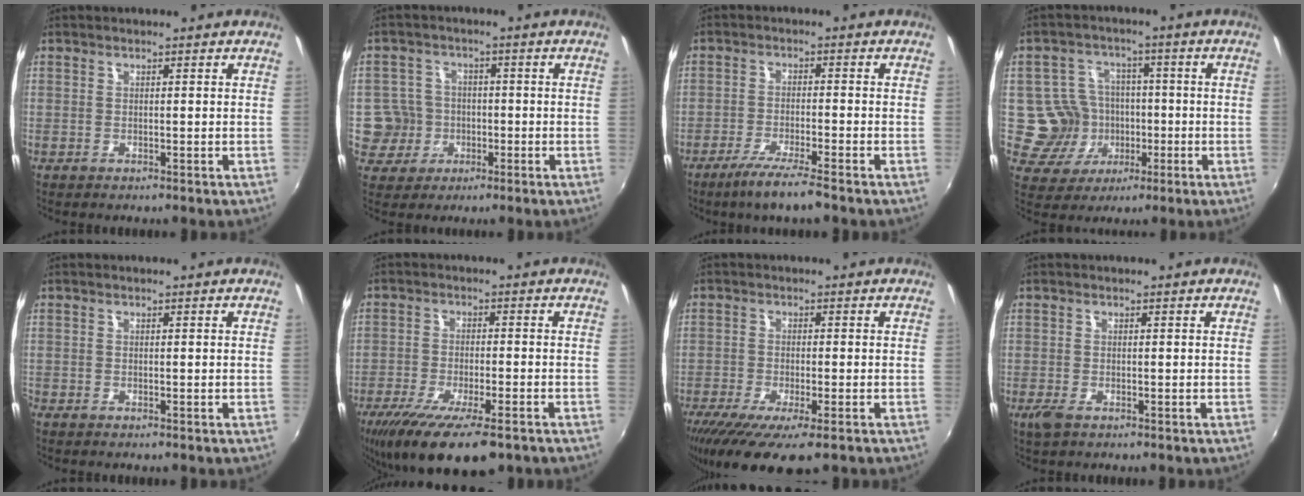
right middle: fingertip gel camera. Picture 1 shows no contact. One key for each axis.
{"total": 6.7, "fx": -1.4, "fy": 6.5, "fz": 0.8, "tx": -0.034, "ty": 0.009, "tz": -0.021}
{"total": 6.9, "fx": -5.2, "fy": 0.0, "fz": 4.5, "tx": -0.103, "ty": -0.015, "tz": -0.093}
{"total": 9.4, "fx": -2.0, "fy": 9.0, "fz": 2.1, "tx": -0.062, "ty": 0.008, "tz": -0.021}
{"total": 0.0}
{"total": 15.0, "fx": -10.2, "fy": 3.9, "fz": 10.4, "tx": -0.208, "ty": -0.055, "tz": -0.166}
{"total": 11.8, "fx": -7.7, "fy": 2.8, "fz": 8.4, "tx": -0.173, "ty": -0.047, "tz": -0.127}
{"total": 2.2, "fx": -1.3, "fy": 0.9, "fz": 1.6, "tx": -0.032, "ty": -0.008, "tz": -0.023}